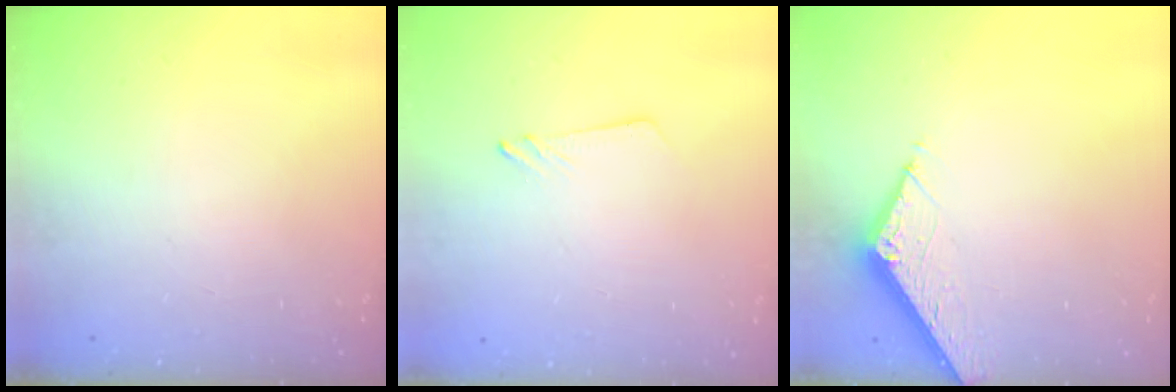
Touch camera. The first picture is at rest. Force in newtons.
{"total": 1.3, "press": 1.3, "slide": 0.1}
{"total": 5.5, "press": 5.5, "slide": 0.3}